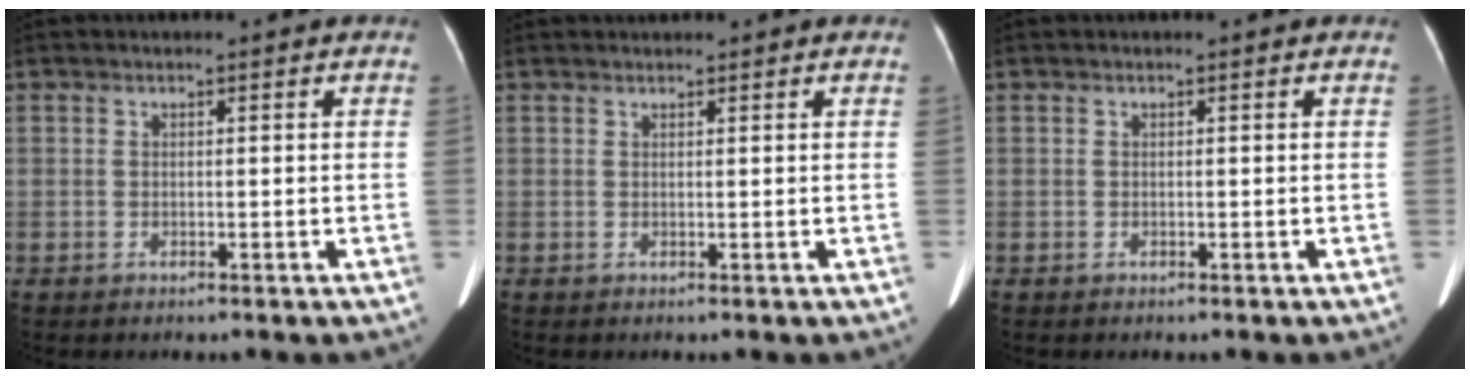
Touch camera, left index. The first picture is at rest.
{"total": 1.4, "force": [1.3, 0.3, 0.4], "torque": [-0.008, 0.021, 0.022]}
{"total": 0.0}